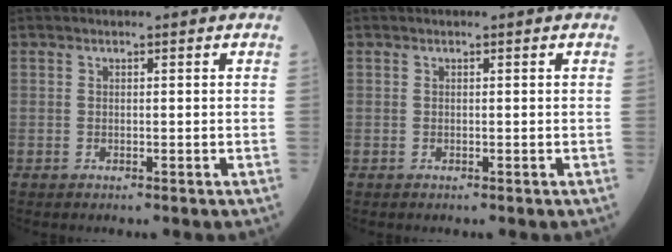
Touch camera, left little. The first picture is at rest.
{"total": 0.0}